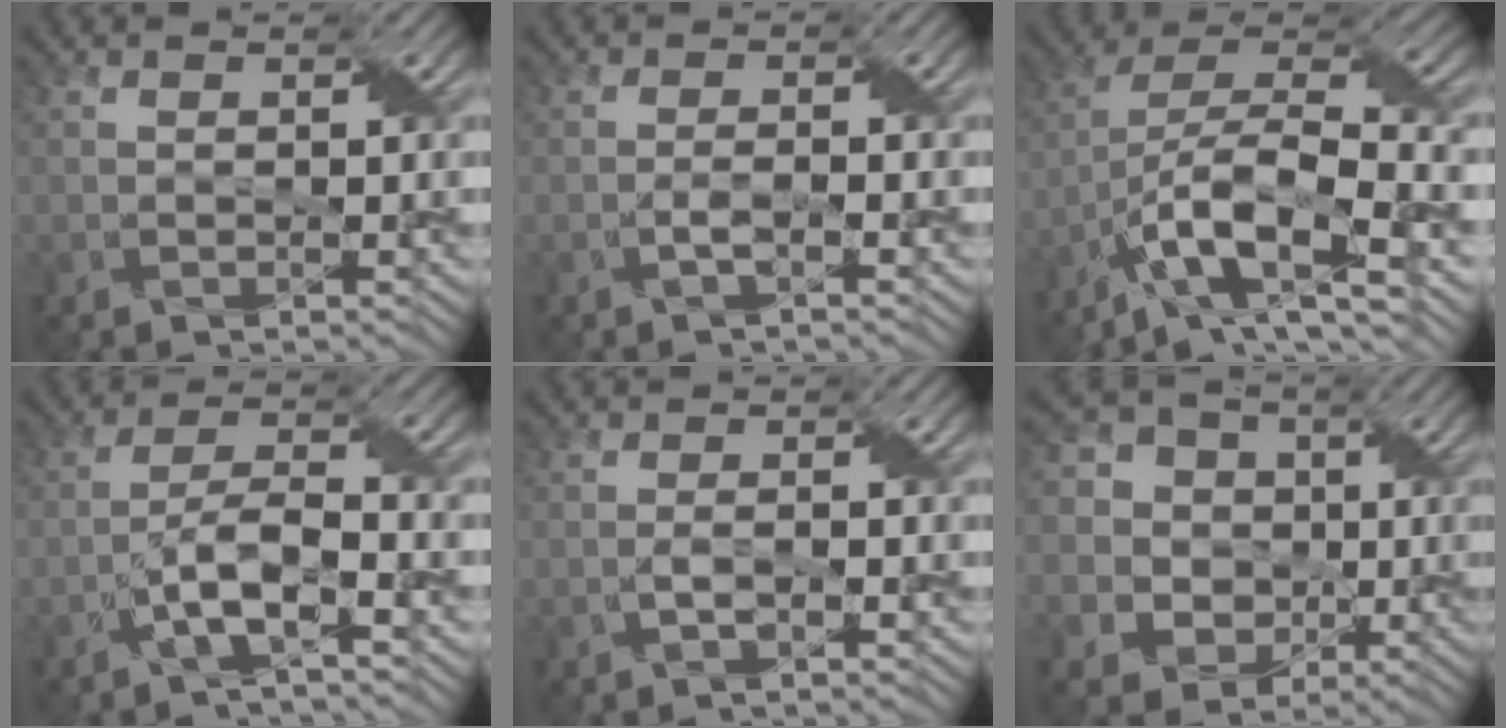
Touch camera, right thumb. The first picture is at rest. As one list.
[{"total": 1.2, "force": [-0.9, 0.0, 0.7], "torque": [-0.021, 0.002, -0.018]}, {"total": 14.0, "force": [-6.3, 5.4, 11.3], "torque": [-0.225, -0.016, -0.112]}, {"total": 5.7, "force": [-2.9, 1.3, 4.7], "torque": [-0.092, 0.007, -0.059]}, {"total": 0.7, "force": [-0.5, 0.0, 0.5], "torque": [-0.015, 0.001, -0.011]}, {"total": 7.7, "force": [-0.6, 7.3, 2.3], "torque": [-0.083, 0.001, -0.030]}]